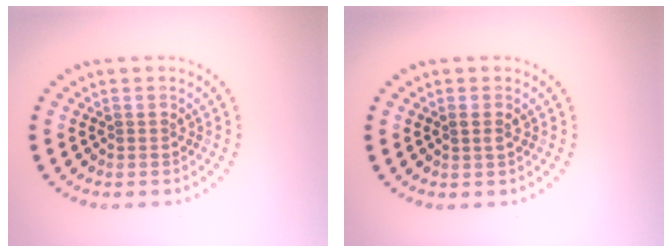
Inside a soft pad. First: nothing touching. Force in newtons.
{"total": 0.8, "press": 0.8, "slide": 0.1}